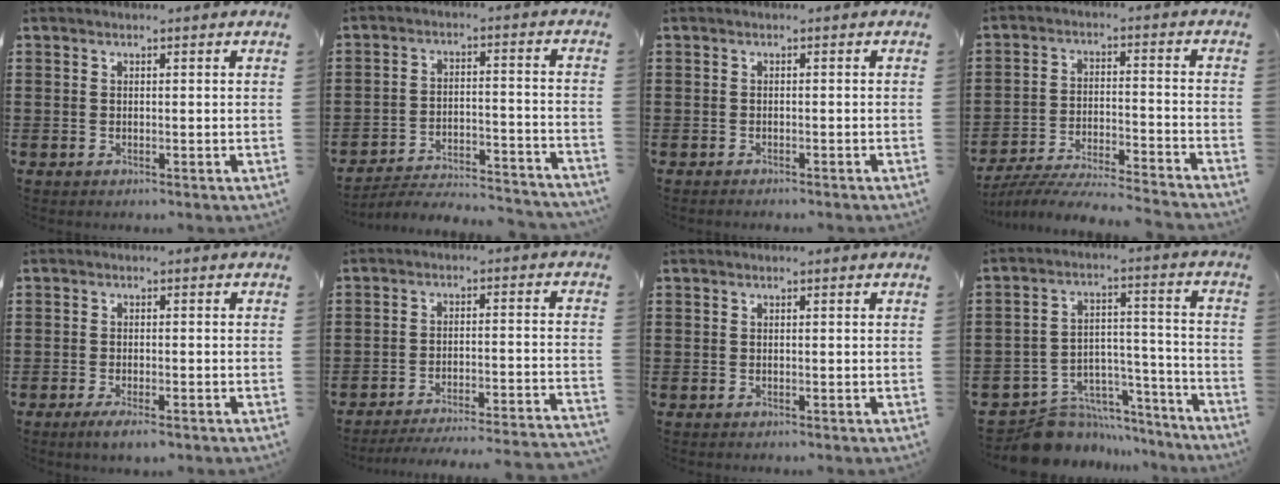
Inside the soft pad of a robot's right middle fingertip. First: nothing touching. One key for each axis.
{"total": 4.4, "fx": -4.2, "fy": 0.5, "fz": 1.2, "tx": -0.032, "ty": -0.001, "tz": -0.091}
{"total": 0.6, "fx": -0.6, "fy": 0.0, "fz": 0.0, "tx": -0.002, "ty": 0.000, "tz": -0.013}
{"total": 6.7, "fx": -6.4, "fy": 0.2, "fz": 1.8, "tx": -0.035, "ty": -0.003, "tz": -0.126}
{"total": 2.1, "fx": -1.5, "fy": 0.4, "fz": 1.5, "tx": -0.026, "ty": 0.001, "tz": -0.027}
{"total": 4.5, "fx": -4.2, "fy": -0.2, "fz": 1.6, "tx": -0.036, "ty": -0.014, "tz": -0.089}
{"total": 0.0}
{"total": 9.0, "fx": -8.0, "fy": 4.0, "fz": 1.2, "tx": -0.022, "ty": 0.025, "tz": -0.146}